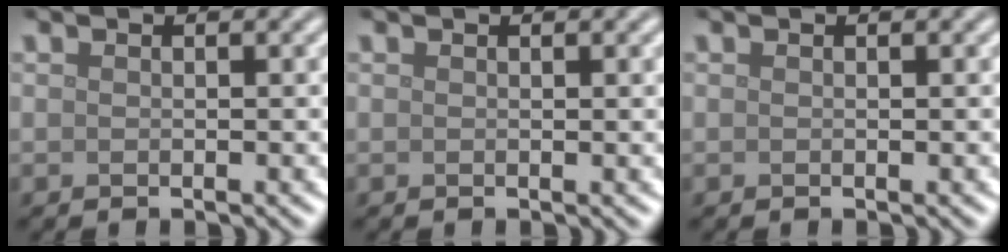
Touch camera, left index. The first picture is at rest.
{"total": 0.6, "force": [0.2, 0.1, 0.5], "torque": [-0.005, 0.004, 0.004]}
{"total": 0.0}